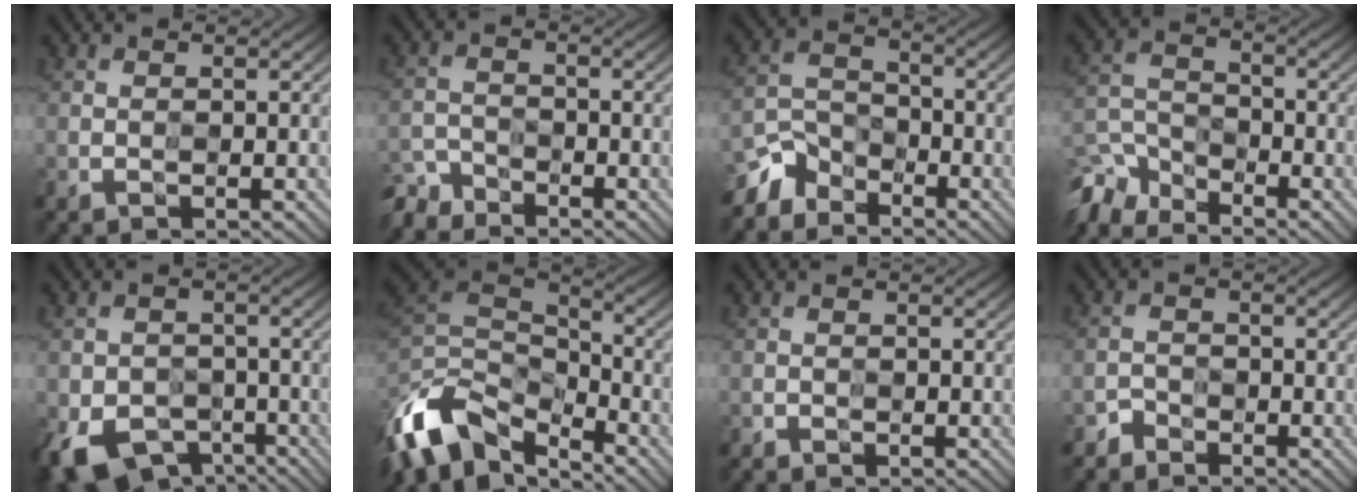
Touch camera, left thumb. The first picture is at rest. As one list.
[{"total": 4.6, "force": [-4.3, 1.5, 0.5], "torque": [-0.010, -0.009, -0.091]}, {"total": 5.3, "force": [-4.6, 2.6, -0.1], "torque": [0.004, -0.002, -0.104]}, {"total": 8.1, "force": [-7.1, 3.2, 2.2], "torque": [-0.058, -0.010, -0.148]}, {"total": 5.3, "force": [-3.3, 4.0, 1.2], "torque": [-0.029, -0.016, -0.054]}, {"total": 11.2, "force": [-6.6, 6.7, 6.2], "torque": [-0.164, 0.001, -0.125]}, {"total": 1.0, "force": [-0.8, 0.3, -0.5], "torque": [0.012, -0.003, -0.012]}, {"total": 2.4, "force": [-2.0, 0.7, -1.1], "torque": [0.025, -0.001, -0.042]}]